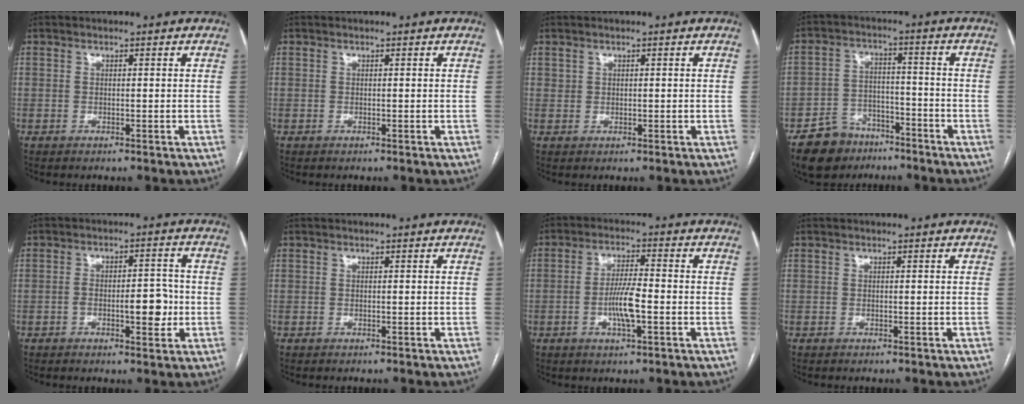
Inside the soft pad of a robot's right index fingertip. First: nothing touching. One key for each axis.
{"total": 0.0}
{"total": 0.8, "fx": 0.5, "fy": 0.7, "fz": 0.1, "tx": 0.006, "ty": 0.000, "tz": 0.009}
{"total": 8.9, "fx": -6.5, "fy": 5.6, "fz": 2.3, "tx": -0.049, "ty": 0.009, "tz": -0.107}
{"total": 6.1, "fx": -1.4, "fy": 2.1, "fz": 5.5, "tx": -0.082, "ty": 0.012, "tz": -0.016}
{"total": 0.0}
{"total": 6.3, "fx": -1.6, "fy": 1.1, "fz": 6.0, "tx": -0.117, "ty": 0.001, "tz": -0.029}
{"total": 0.0}